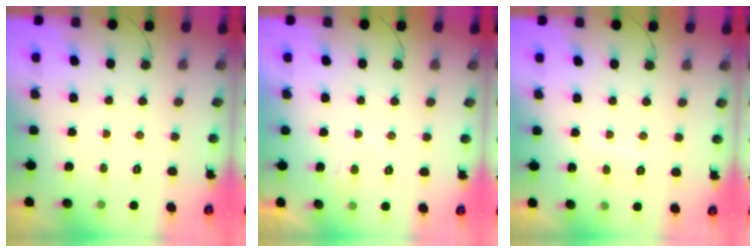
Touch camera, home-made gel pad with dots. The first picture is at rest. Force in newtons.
{"total": 1.2, "press": 1.0, "slide": 0.6}
{"total": 1.5, "press": 1.3, "slide": 0.6}